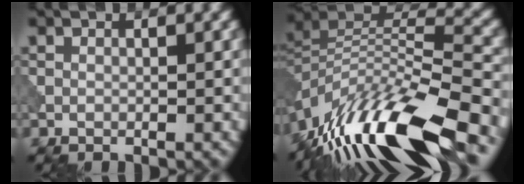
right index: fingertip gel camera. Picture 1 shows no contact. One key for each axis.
{"total": 14.0, "fx": -8.4, "fy": 4.2, "fz": 10.3, "tx": -0.208, "ty": 0.019, "tz": -0.149}